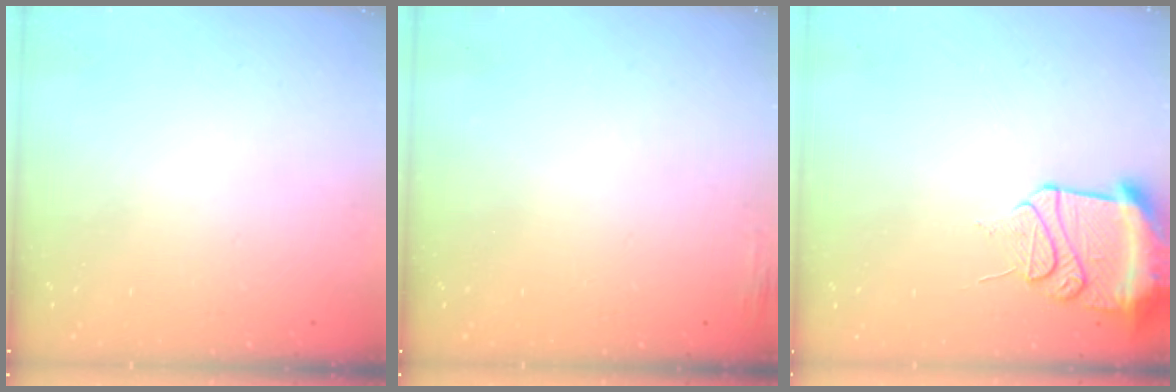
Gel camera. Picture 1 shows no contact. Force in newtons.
{"total": 3.1, "press": 3.0, "slide": 0.8}
{"total": 12.9, "press": 12.8, "slide": 1.5}